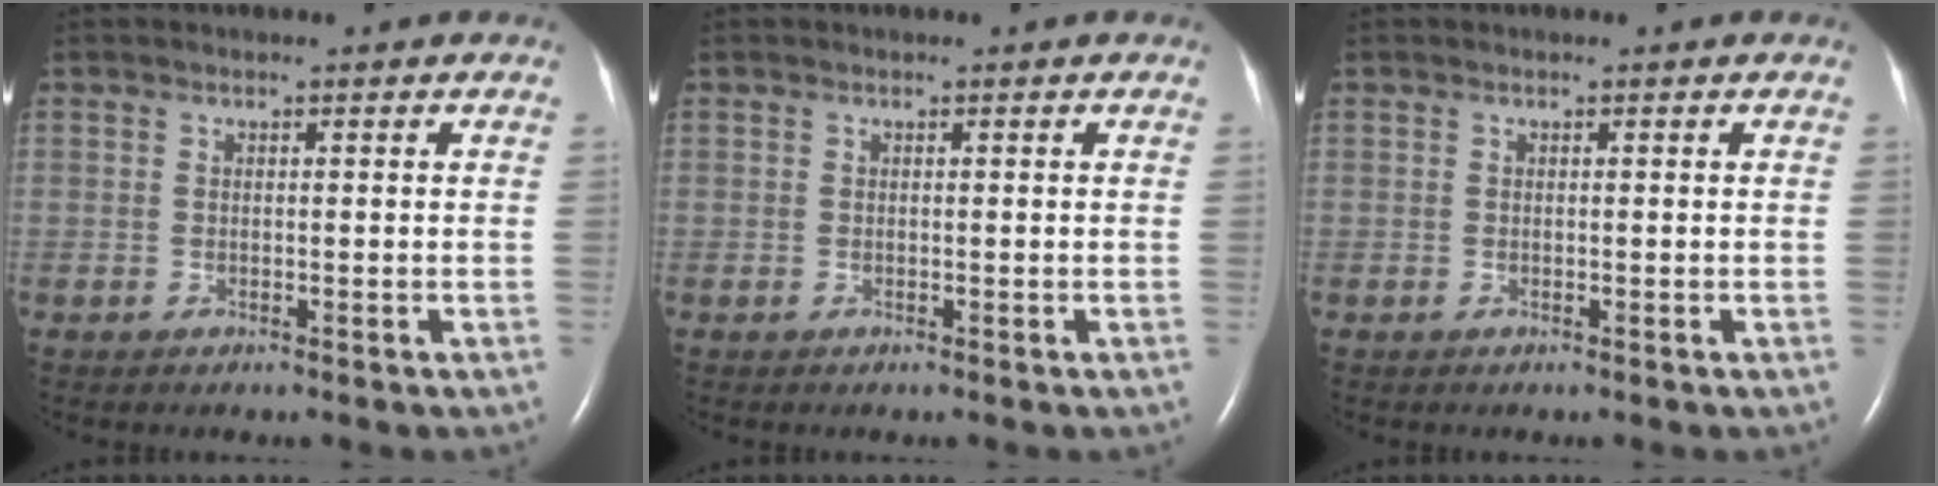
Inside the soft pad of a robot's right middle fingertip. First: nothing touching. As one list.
[{"total": 0.0}, {"total": 0.0}]